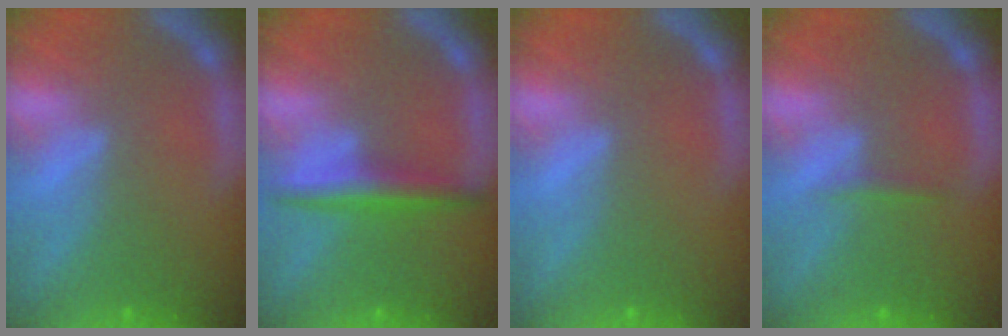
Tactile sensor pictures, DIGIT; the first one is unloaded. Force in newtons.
{"total": 3.5}
{"total": 0.0}
{"total": 0.9}